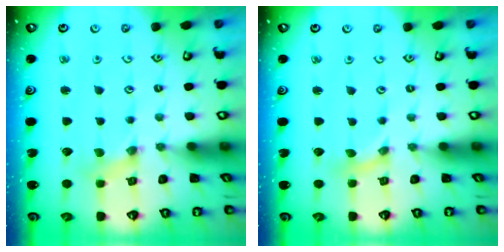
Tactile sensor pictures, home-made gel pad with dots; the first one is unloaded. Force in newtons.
{"total": 0.0}